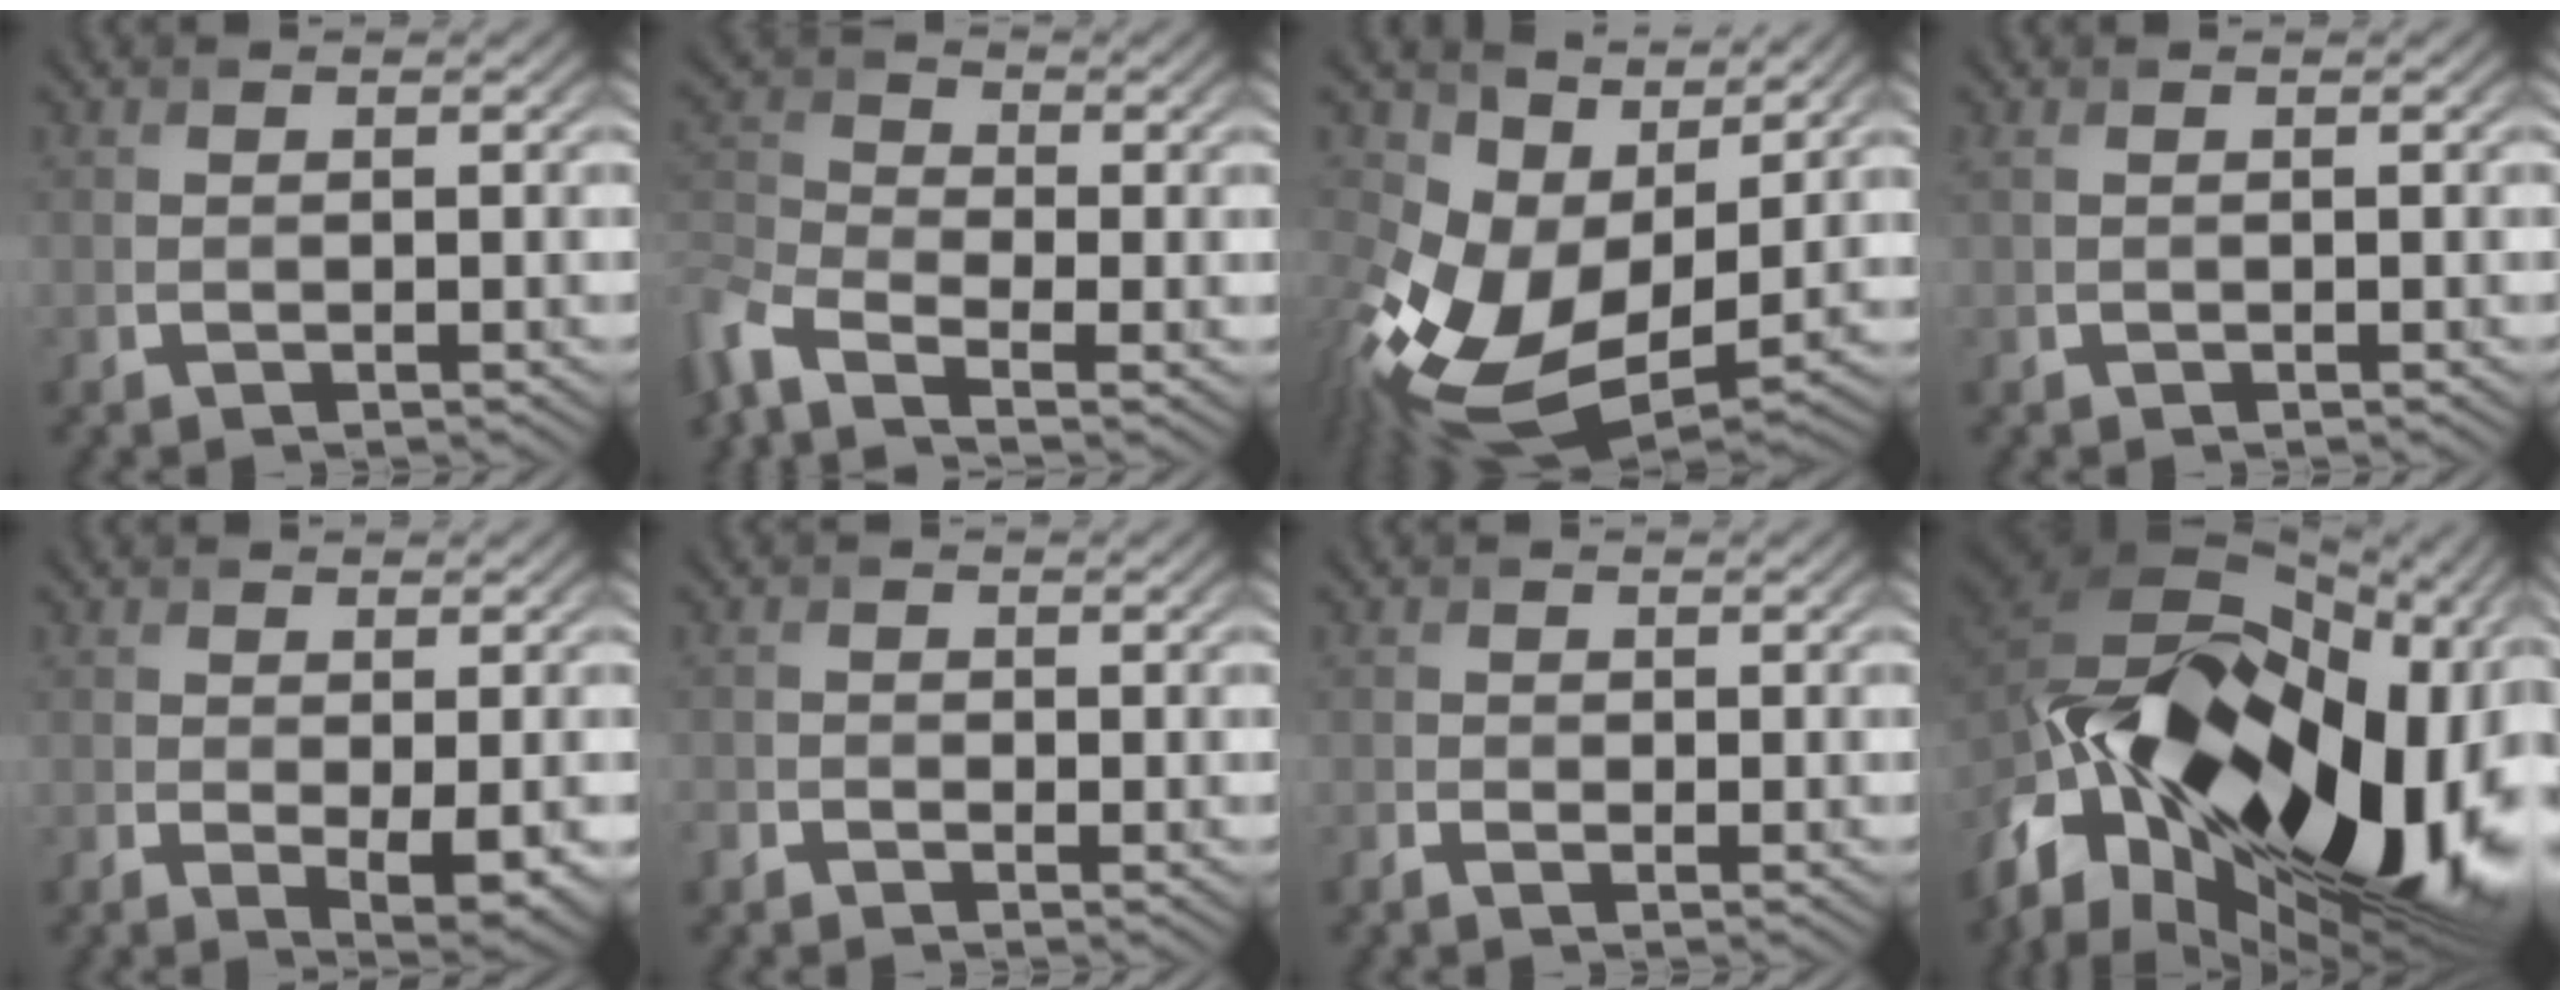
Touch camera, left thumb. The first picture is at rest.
{"total": 7.0, "force": [-3.8, 3.5, 4.7], "torque": [-0.121, -0.014, -0.090]}
{"total": 14.3, "force": [1.9, 9.7, 10.3], "torque": [-0.237, -0.020, 0.058]}
{"total": 0.6, "force": [0.4, 0.1, 0.5], "torque": [-0.012, 0.005, 0.007]}
{"total": 3.4, "force": [-0.9, 1.1, 3.1], "torque": [-0.059, -0.014, -0.010]}
{"total": 1.6, "force": [-0.9, 1.2, 0.6], "torque": [-0.019, -0.005, -0.019]}
{"total": 1.3, "force": [-0.5, 0.9, 0.8], "torque": [-0.023, -0.003, -0.008]}
{"total": 21.6, "force": [-5.7, 12.8, 16.5], "torque": [-0.342, -0.039, -0.095]}